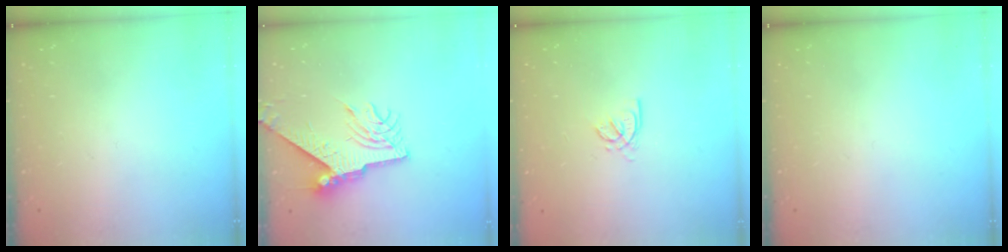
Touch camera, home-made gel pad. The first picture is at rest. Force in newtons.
{"total": 9.9, "press": 9.9, "slide": 0.8}
{"total": 1.6, "press": 1.6, "slide": 0.3}
{"total": 0.0}